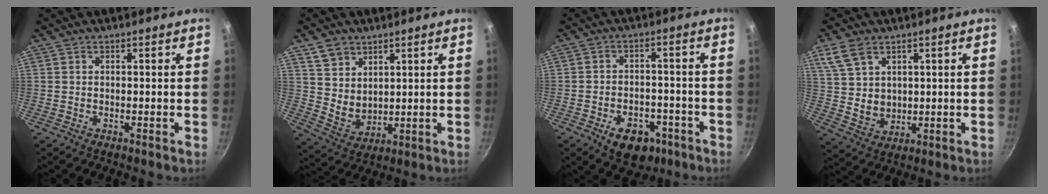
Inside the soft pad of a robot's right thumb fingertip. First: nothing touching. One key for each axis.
{"total": 8.1, "fx": 4.3, "fy": 6.0, "fz": 3.3, "tx": -0.032, "ty": -0.017, "tz": 0.093}
{"total": 8.0, "fx": -3.7, "fy": 5.2, "fz": 4.8, "tx": -0.042, "ty": 0.018, "tz": -0.043}
{"total": 8.4, "fx": 4.2, "fy": 5.8, "fz": 4.4, "tx": -0.068, "ty": -0.016, "tz": 0.093}